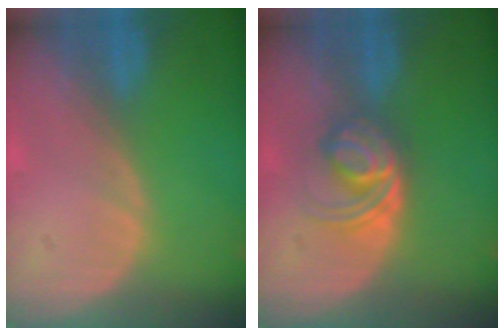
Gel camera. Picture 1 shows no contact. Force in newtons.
{"total": 6.0, "press": 5.2, "slide": 2.8}